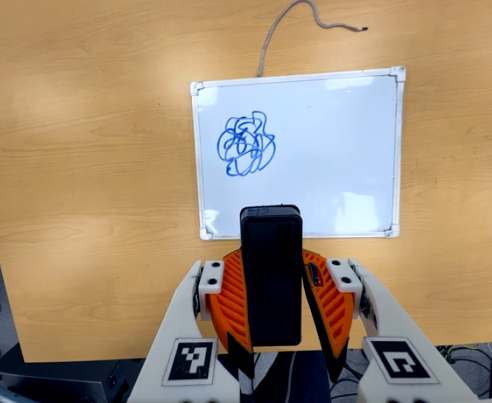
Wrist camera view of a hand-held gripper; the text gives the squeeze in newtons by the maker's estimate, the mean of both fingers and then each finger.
{"total": 5.9, "left": 5.7, "right": 6.0}